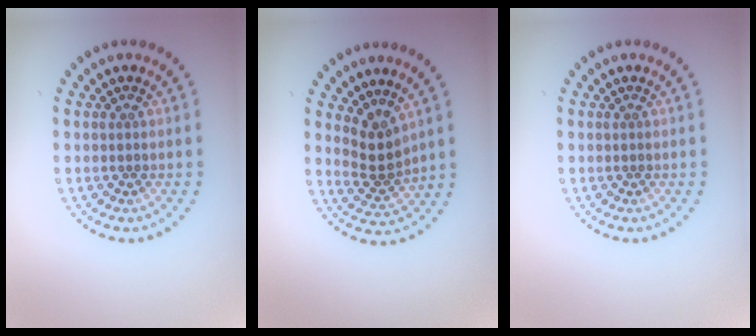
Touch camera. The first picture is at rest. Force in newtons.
{"total": 2.9, "press": 2.1, "slide": 1.9}
{"total": 0.0}